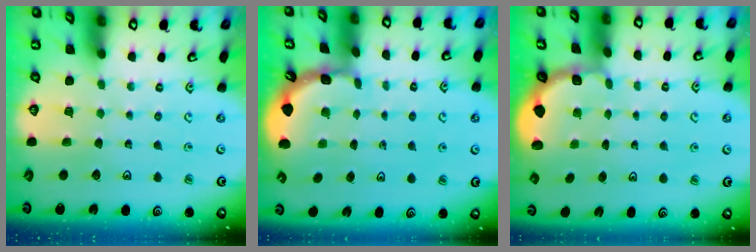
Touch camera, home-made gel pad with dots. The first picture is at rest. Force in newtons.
{"total": 1.9, "press": 1.9, "slide": 0.1}
{"total": 1.7, "press": 1.5, "slide": 0.7}